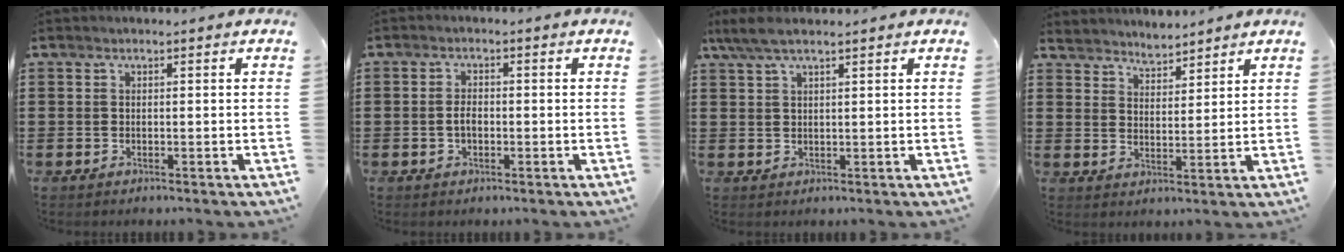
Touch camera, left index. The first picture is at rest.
{"total": 2.1, "force": [-0.4, 1.2, 1.7], "torque": [-0.043, 0.001, -0.011]}
{"total": 3.8, "force": [2.5, 0.6, 2.7], "torque": [-0.056, 0.004, 0.048]}
{"total": 3.6, "force": [3.5, 0.4, -0.6], "torque": [-0.002, -0.013, 0.066]}